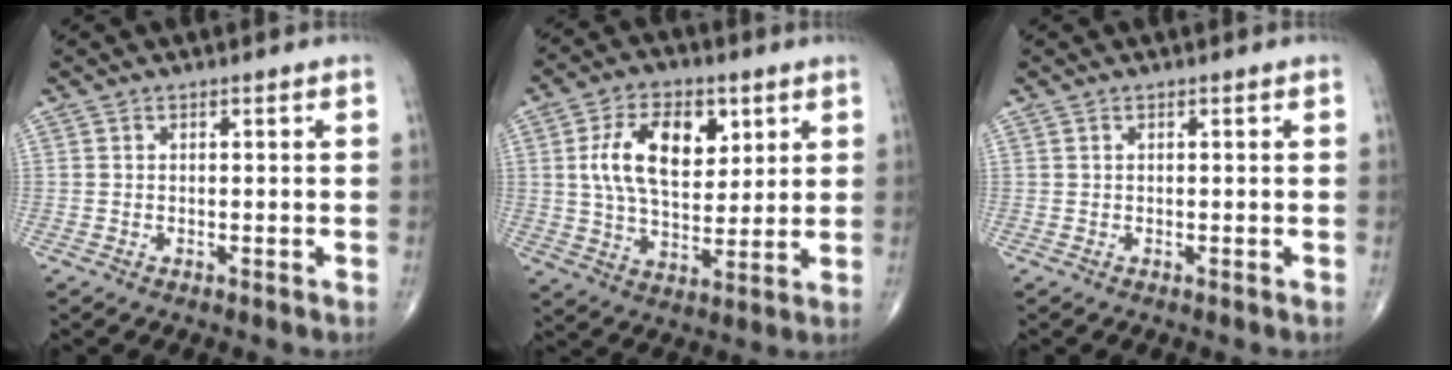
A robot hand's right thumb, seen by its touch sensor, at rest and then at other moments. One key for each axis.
{"total": 14.6, "fx": 4.3, "fy": 8.6, "fz": 11.0, "tx": -0.165, "ty": -0.013, "tz": 0.078}
{"total": 0.0}